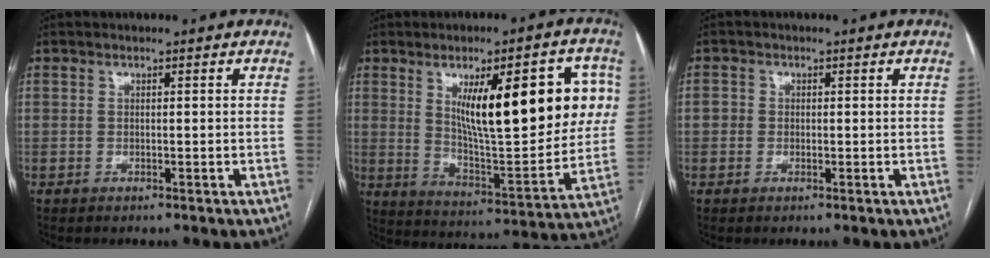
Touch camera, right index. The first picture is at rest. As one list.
[{"total": 21.4, "force": [5.8, 5.5, 19.9], "torque": [-0.277, 0.011, 0.094]}, {"total": 1.3, "force": [-0.2, 1.2, 0.5], "torque": [-0.006, 0.006, -0.004]}]